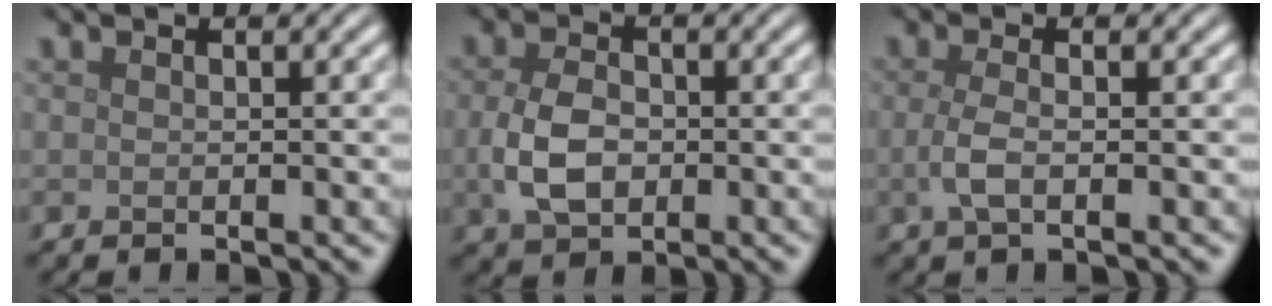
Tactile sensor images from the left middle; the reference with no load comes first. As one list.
[{"total": 4.2, "force": [-0.5, 2.9, 3.0], "torque": [-0.069, -0.004, -0.011]}, {"total": 2.2, "force": [-0.3, 0.8, 2.1], "torque": [-0.048, -0.003, -0.011]}]